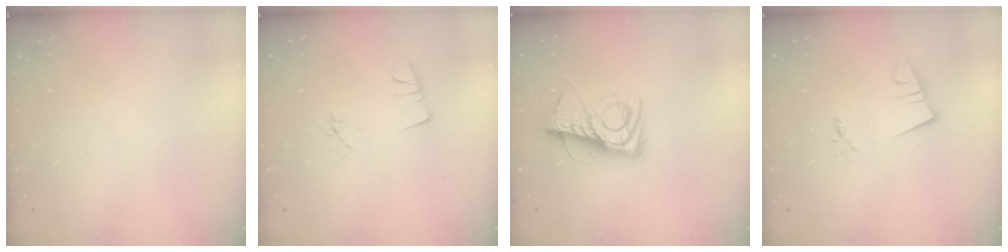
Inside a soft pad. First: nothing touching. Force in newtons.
{"total": 1.9, "press": 1.3, "slide": 1.3}
{"total": 13.8, "press": 13.8, "slide": 0.4}
{"total": 2.5, "press": 2.5, "slide": 0.3}